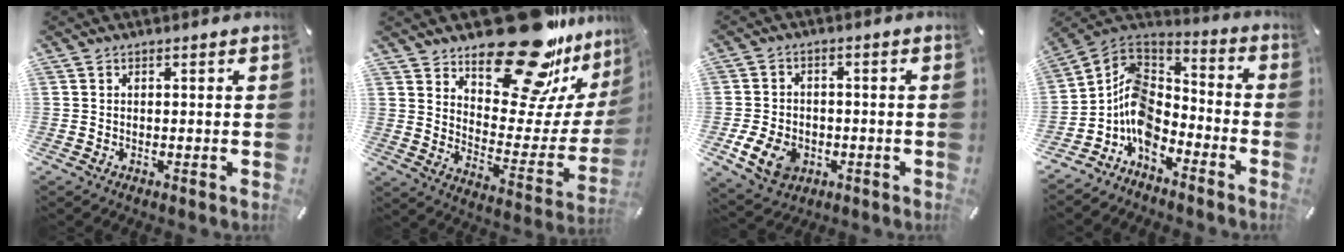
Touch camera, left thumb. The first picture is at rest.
{"total": 25.8, "force": [19.9, 10.7, 12.4], "torque": [-0.159, -0.140, 0.331]}
{"total": 9.1, "force": [-2.9, 7.0, 5.0], "torque": [-0.096, 0.012, -0.052]}
{"total": 10.0, "force": [-6.5, 6.4, 4.1], "torque": [-0.104, 0.011, -0.128]}